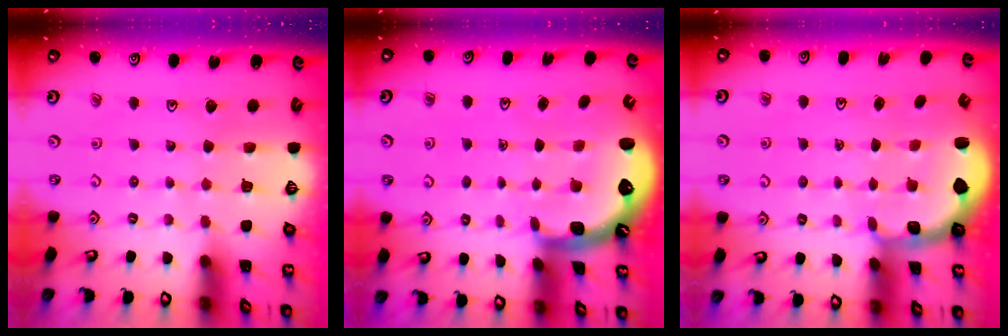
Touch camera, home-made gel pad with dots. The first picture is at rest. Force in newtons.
{"total": 1.5, "press": 1.3, "slide": 0.6}
{"total": 2.4, "press": 1.2, "slide": 2.1}